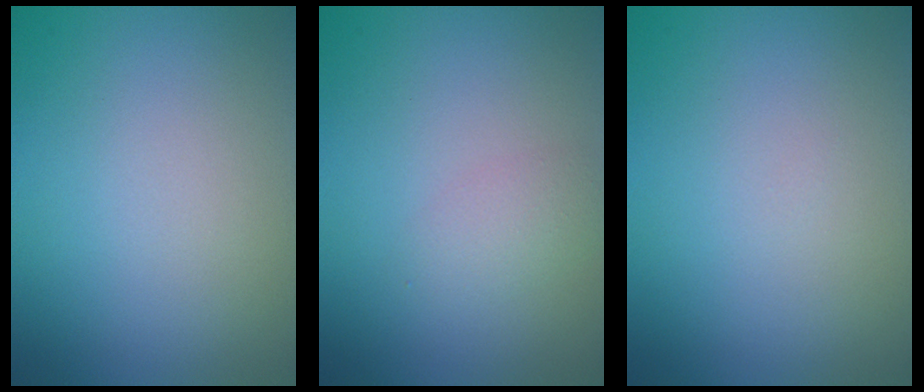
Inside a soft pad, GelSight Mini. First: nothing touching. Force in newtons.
{"total": 1.6, "press": 1.6, "slide": 0.1}
{"total": 0.0}